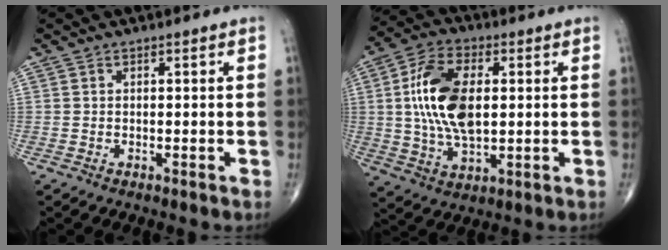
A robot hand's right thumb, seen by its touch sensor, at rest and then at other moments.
{"total": 15.0, "force": [1.8, 8.0, 12.6], "torque": [-0.237, 0.003, 0.033]}